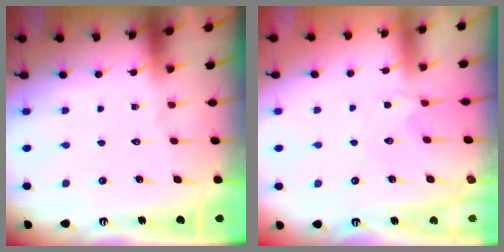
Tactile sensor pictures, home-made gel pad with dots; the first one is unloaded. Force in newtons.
{"total": 1.8, "press": 1.7, "slide": 0.4}